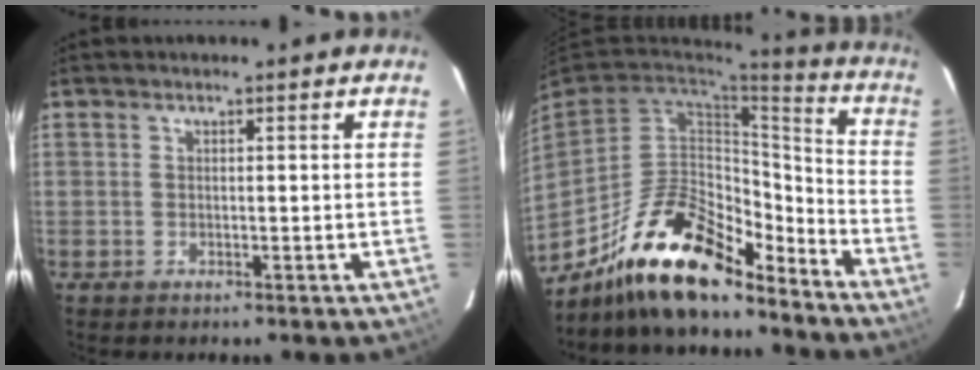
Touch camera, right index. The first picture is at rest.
{"total": 20.5, "force": [-15.9, 7.0, 10.9], "torque": [-0.205, 0.015, -0.269]}